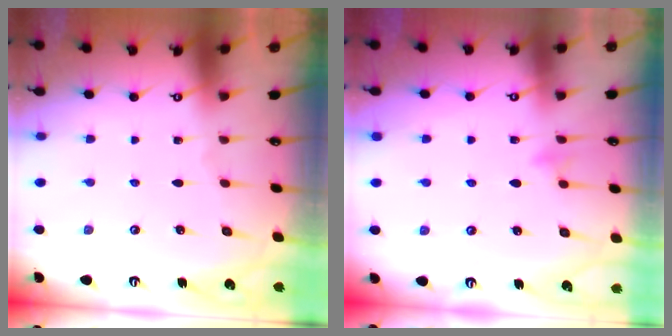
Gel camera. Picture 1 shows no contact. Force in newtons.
{"total": 5.3, "press": 5.1, "slide": 1.3}